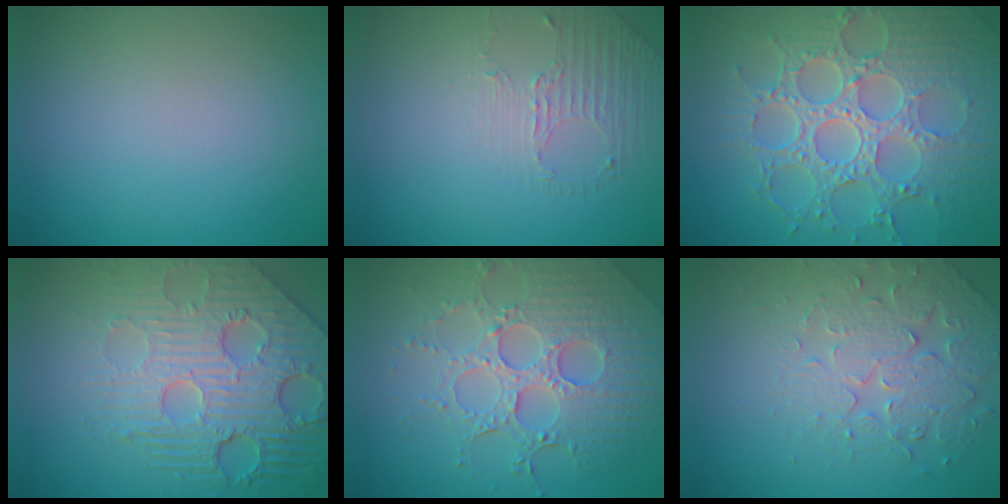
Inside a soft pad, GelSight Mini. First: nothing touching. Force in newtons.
{"total": 1.4, "press": 0.8, "slide": 1.1}
{"total": 8.9, "press": 6.5, "slide": 6.1}
{"total": 8.6, "press": 6.0, "slide": 6.2}
{"total": 6.9, "press": 5.3, "slide": 4.4}
{"total": 4.2, "press": 4.0, "slide": 1.3}